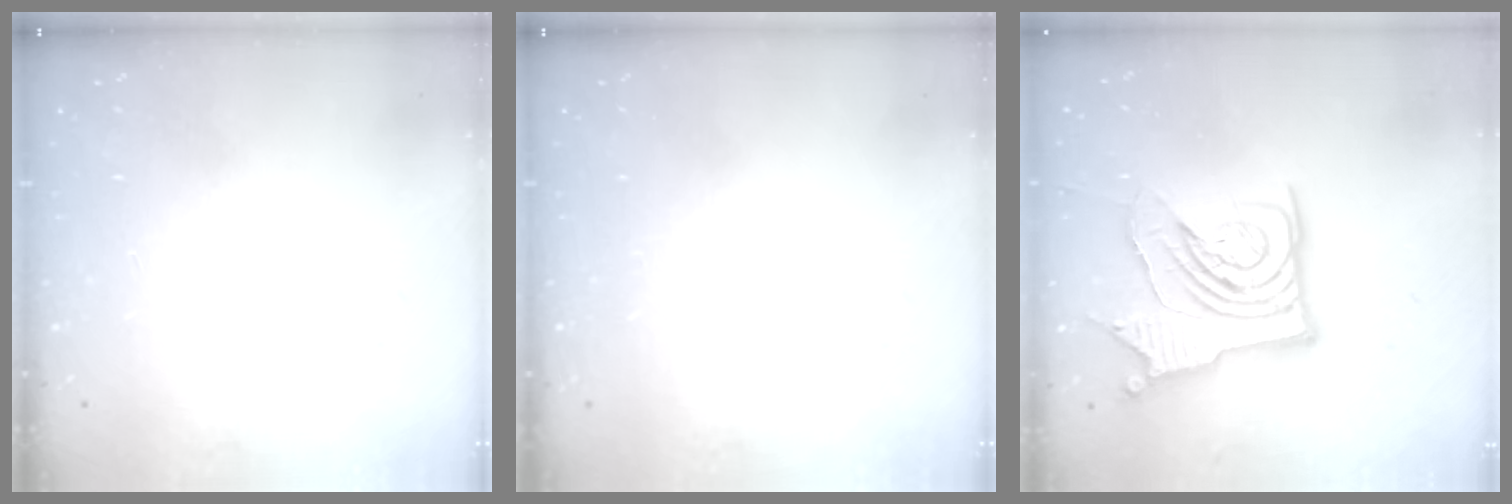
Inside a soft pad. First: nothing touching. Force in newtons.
{"total": 0.0}
{"total": 13.3, "press": 13.1, "slide": 1.9}